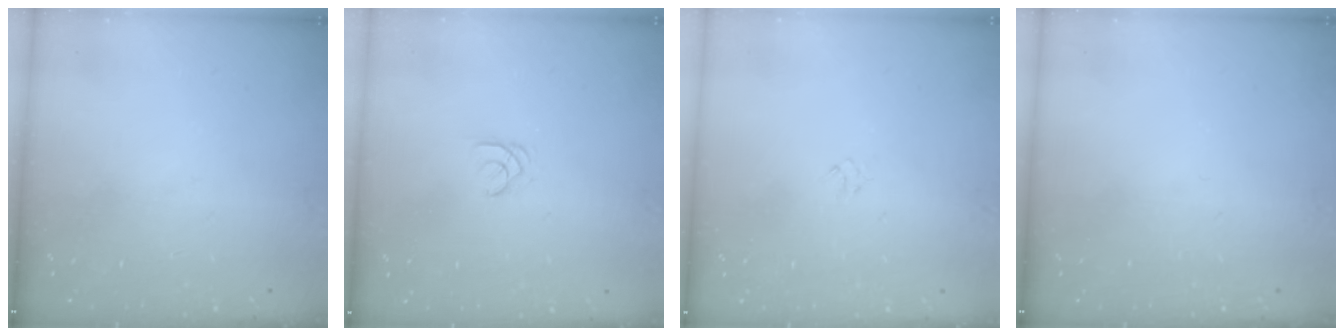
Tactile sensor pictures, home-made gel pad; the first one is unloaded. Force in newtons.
{"total": 1.8, "press": 1.7, "slide": 0.2}
{"total": 1.3, "press": 1.2, "slide": 0.5}
{"total": 0.0}